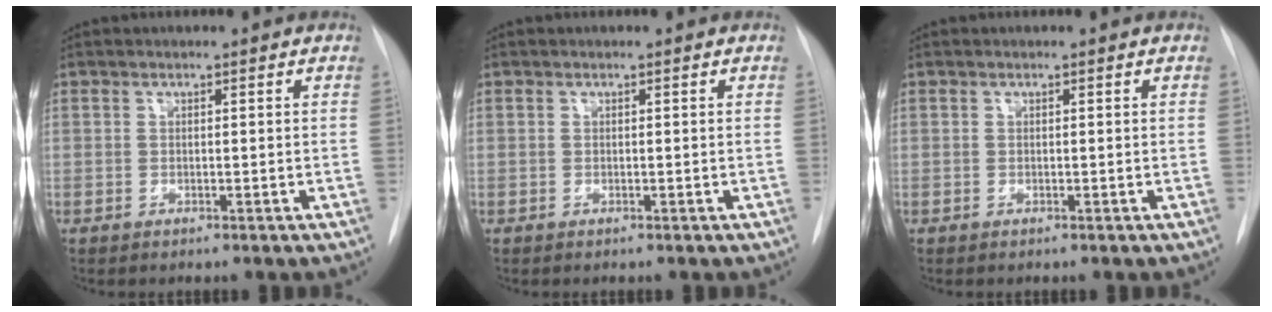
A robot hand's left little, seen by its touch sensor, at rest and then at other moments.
{"total": 0.0}
{"total": 0.0}